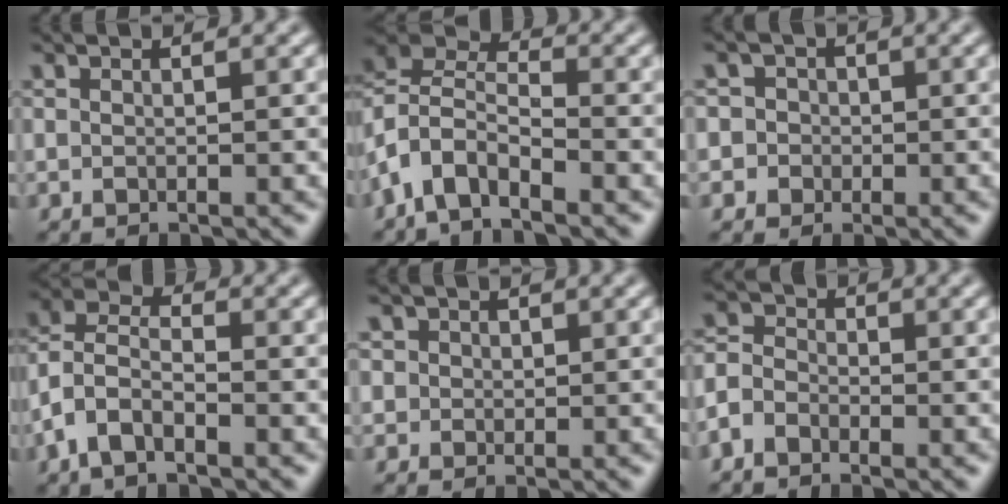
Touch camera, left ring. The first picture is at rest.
{"total": 6.1, "force": [-3.7, 3.0, 3.8], "torque": [-0.074, 0.005, -0.088]}
{"total": 3.5, "force": [-0.1, 3.4, 0.6], "torque": [0.027, 0.021, -0.021]}
{"total": 4.6, "force": [-1.9, 2.6, 3.4], "torque": [-0.076, 0.007, -0.050]}
{"total": 2.6, "force": [1.2, 2.1, 0.8], "torque": [-0.010, 0.006, 0.020]}
{"total": 2.7, "force": [-1.7, 1.8, 1.1], "torque": [-0.026, 0.002, -0.045]}